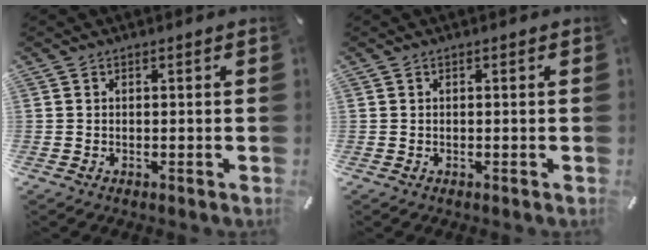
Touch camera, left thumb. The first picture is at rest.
{"total": 0.0}